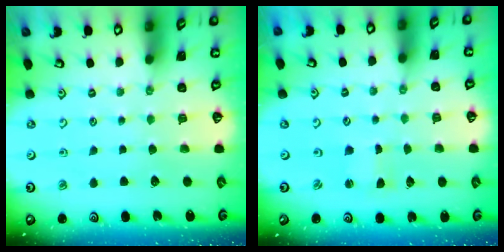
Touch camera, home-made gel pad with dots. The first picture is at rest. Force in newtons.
{"total": 0.7, "press": 0.7, "slide": 0.0}